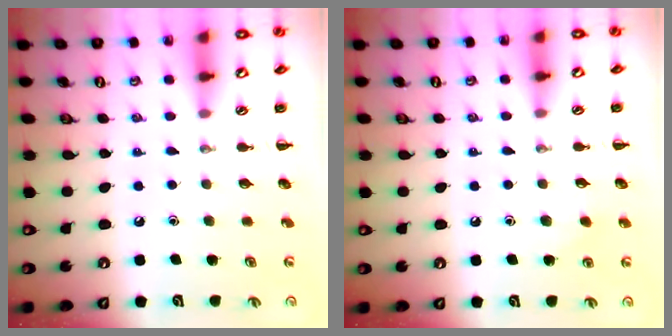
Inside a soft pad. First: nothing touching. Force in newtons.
{"total": 3.9, "press": 3.7, "slide": 1.2}